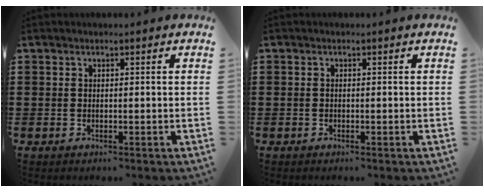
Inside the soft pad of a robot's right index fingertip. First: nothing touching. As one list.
[{"total": 0.0}]